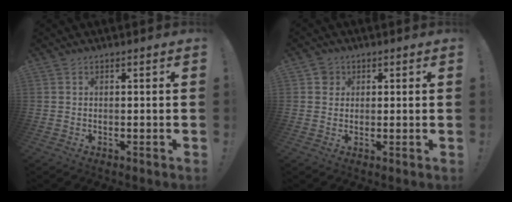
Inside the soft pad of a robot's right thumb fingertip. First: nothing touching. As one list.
[{"total": 3.4, "force": [1.3, 3.1, 0.7], "torque": [-0.010, 0.005, 0.024]}]